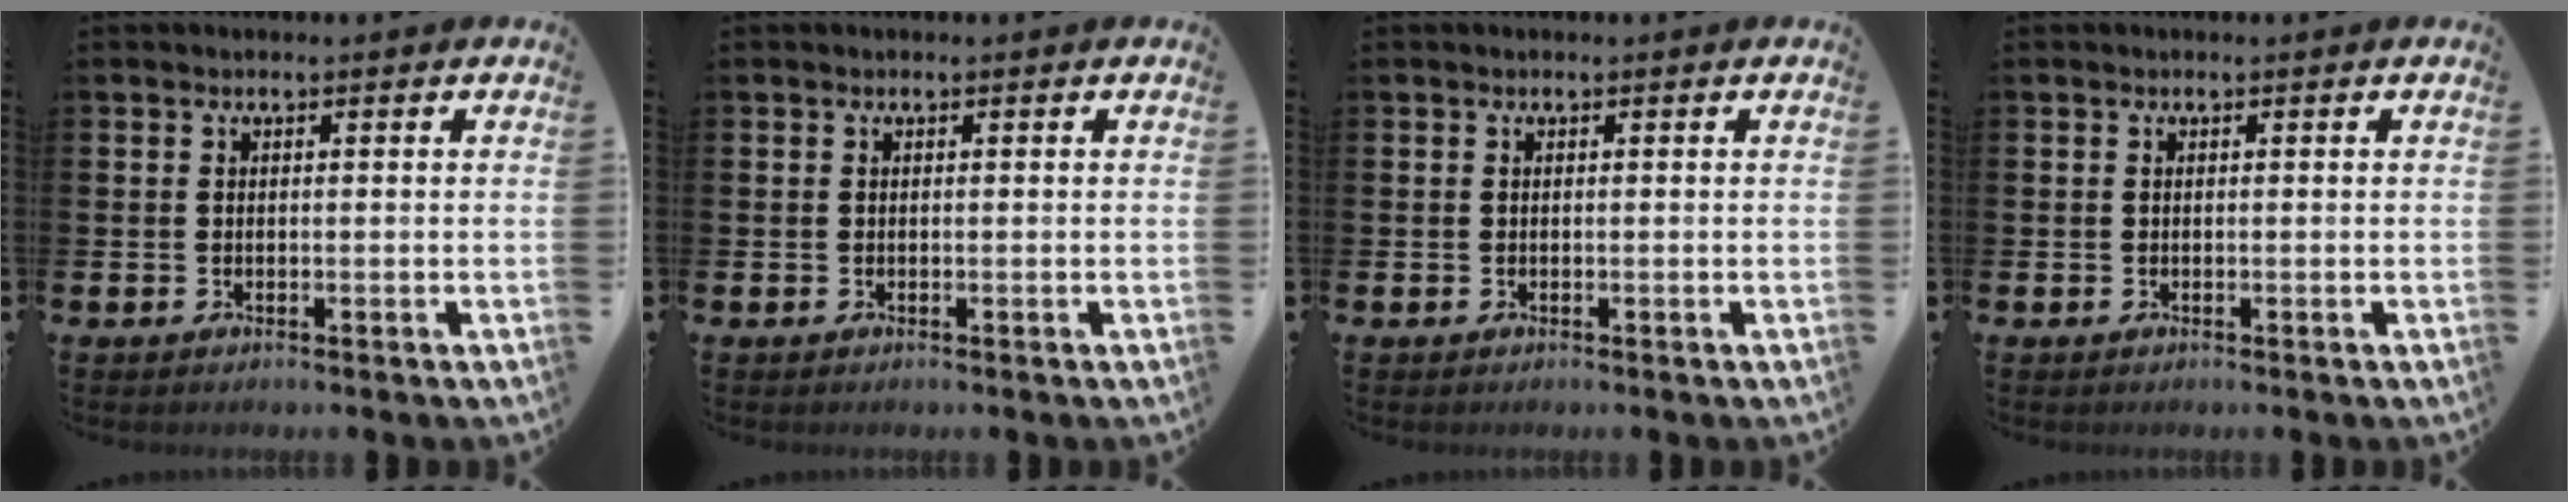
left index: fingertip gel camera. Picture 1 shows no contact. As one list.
[{"total": 0.0}, {"total": 0.0}, {"total": 0.0}]